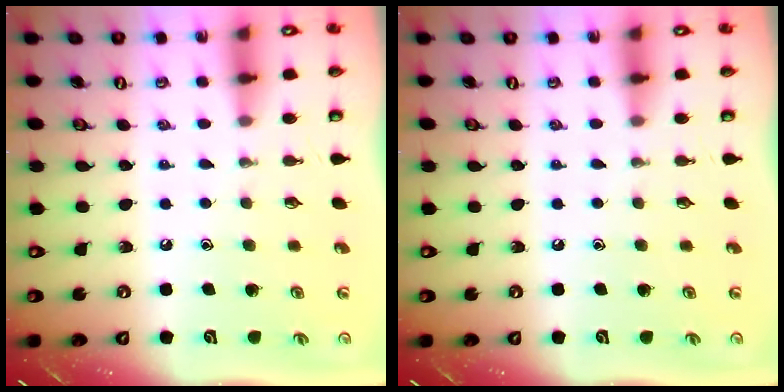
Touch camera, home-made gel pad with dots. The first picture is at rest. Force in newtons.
{"total": 0.0}